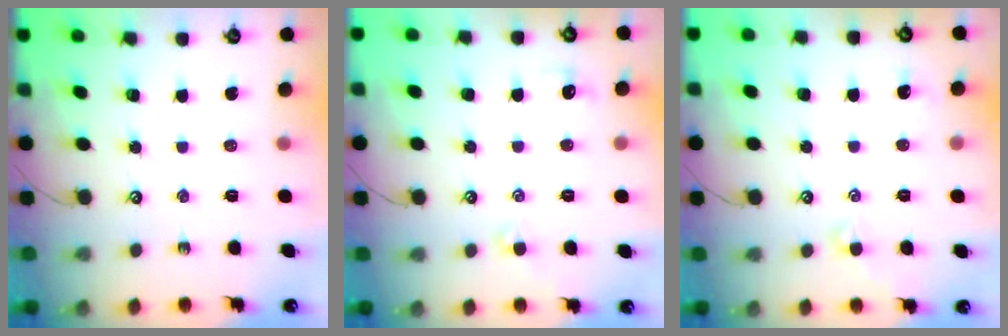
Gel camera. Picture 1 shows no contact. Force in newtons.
{"total": 1.0, "press": 0.8, "slide": 0.7}
{"total": 1.3, "press": 1.2, "slide": 0.5}